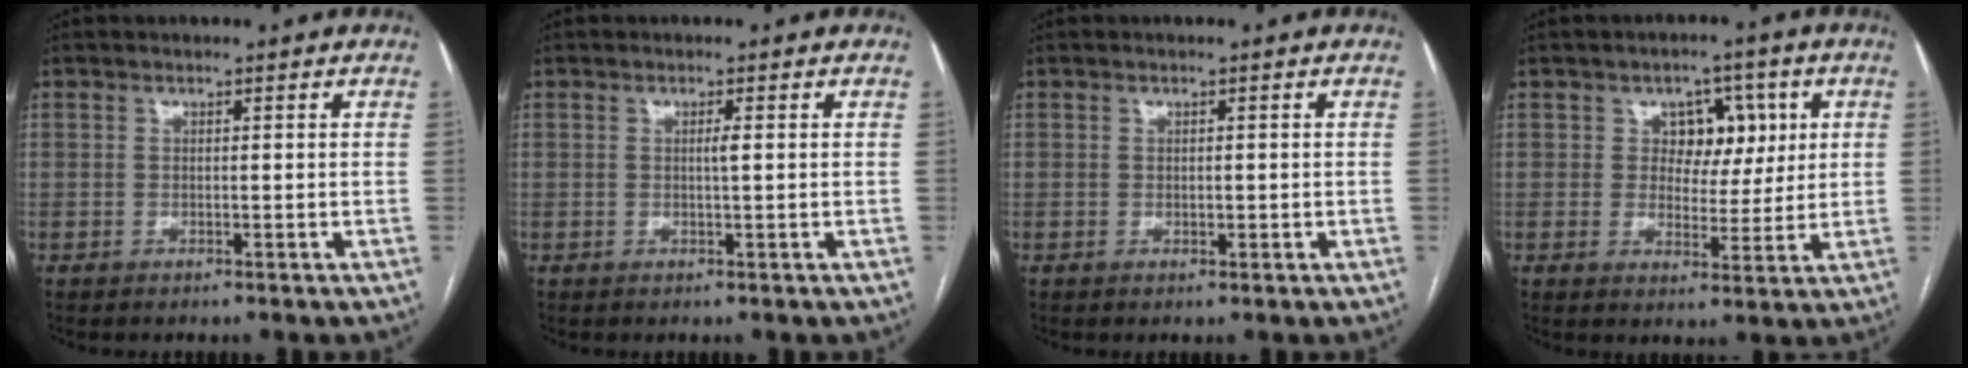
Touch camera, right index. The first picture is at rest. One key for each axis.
{"total": 1.1, "fx": 0.2, "fy": 0.0, "fz": 1.1, "tx": -0.021, "ty": 0.001, "tz": 0.002}
{"total": 0.9, "fx": 0.0, "fy": 0.7, "fz": 0.6, "tx": -0.007, "ty": 0.000, "tz": 0.003}
{"total": 6.8, "fx": 2.0, "fy": 5.1, "fz": 4.0, "tx": -0.040, "ty": 0.016, "tz": 0.033}